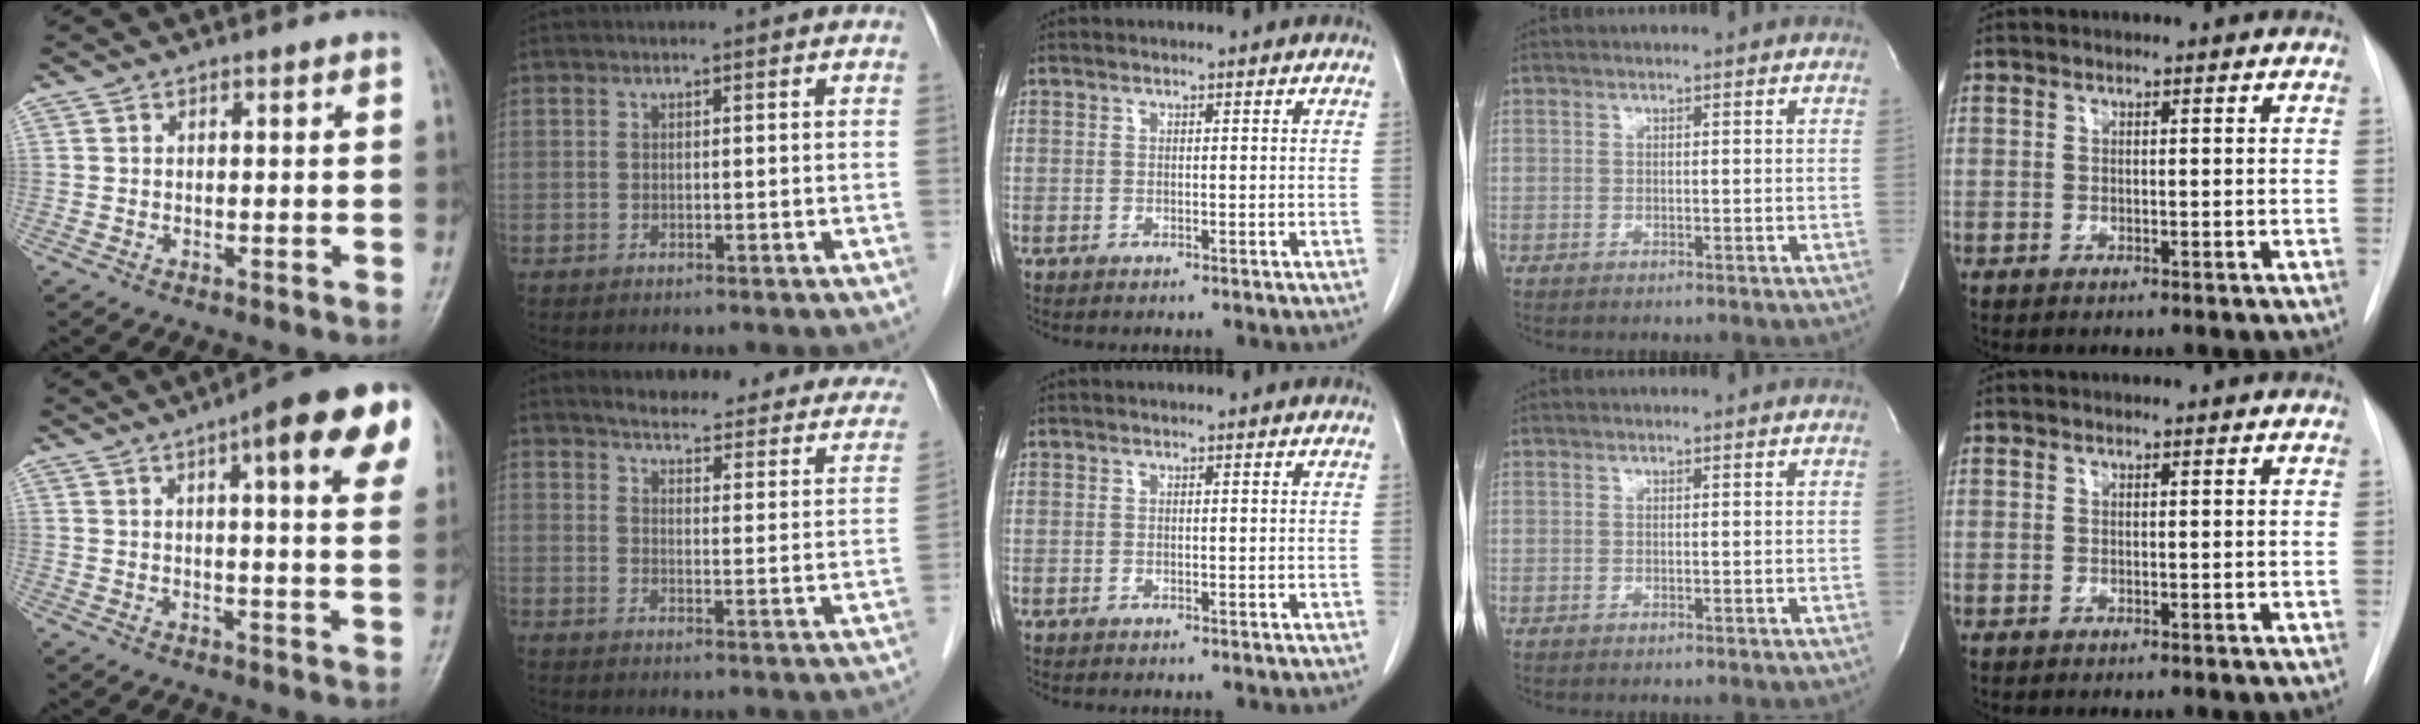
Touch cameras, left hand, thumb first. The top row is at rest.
{"thumb": {"total": 16.1, "force": [7.2, 3.6, 14.0], "torque": [-0.158, -0.010, 0.083]}, "index": {"total": 25.1, "force": [22.4, 5.3, 10.0], "torque": [-0.112, -0.048, 0.250]}}